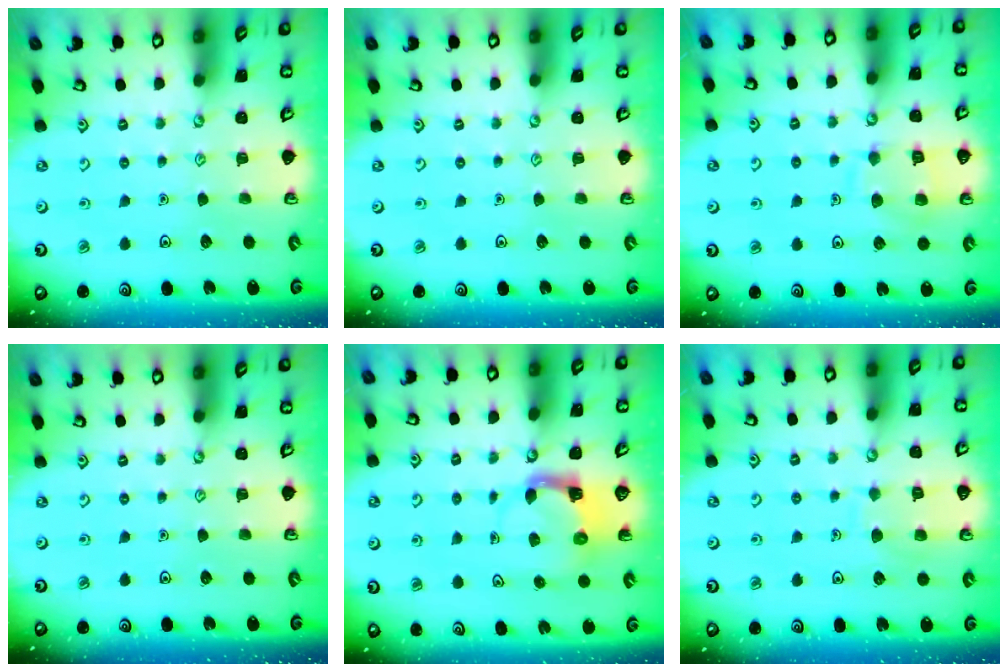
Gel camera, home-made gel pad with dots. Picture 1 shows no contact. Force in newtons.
{"total": 0.0}
{"total": 10.7, "press": 10.6, "slide": 1.1}
{"total": 0.0}
{"total": 3.7, "press": 3.7, "slide": 0.7}
{"total": 7.3, "press": 7.3, "slide": 0.7}